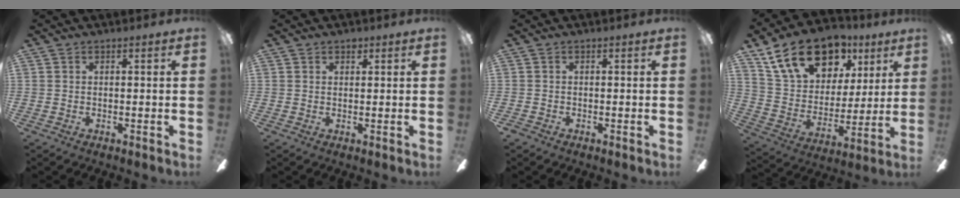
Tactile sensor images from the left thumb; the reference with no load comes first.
{"total": 1.4, "force": [1.0, 0.7, 0.5], "torque": [-0.004, -0.001, 0.017]}
{"total": 0.7, "force": [-0.3, 0.5, 0.4], "torque": [-0.009, 0.004, -0.007]}
{"total": 21.2, "force": [13.0, 12.7, 10.9], "torque": [-0.188, -0.058, 0.236]}